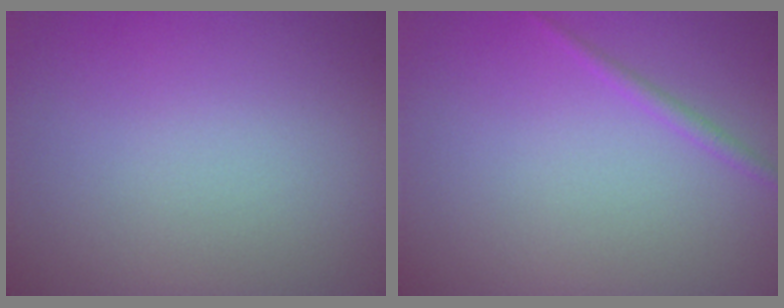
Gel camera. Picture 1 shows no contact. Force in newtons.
{"total": 0.9, "press": 0.9, "slide": 0.2}